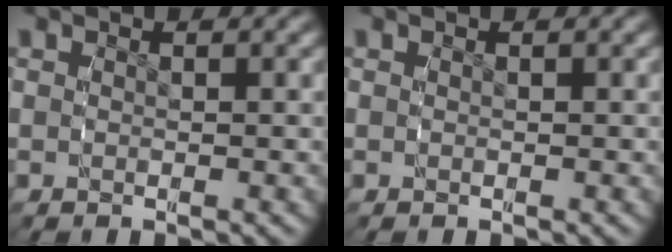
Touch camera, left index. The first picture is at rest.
{"total": 0.0}